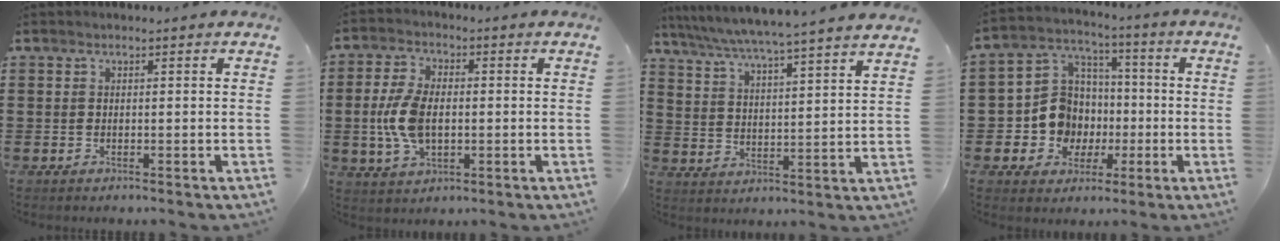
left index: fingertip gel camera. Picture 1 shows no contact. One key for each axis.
{"total": 8.0, "fx": -0.4, "fy": 4.5, "fz": 6.6, "tx": -0.161, "ty": 0.000, "tz": -0.015}
{"total": 5.5, "fx": 5.1, "fy": -1.1, "fz": 1.7, "tx": -0.056, "ty": -0.039, "tz": 0.082}
{"total": 10.2, "fx": -1.1, "fy": 9.6, "fz": 3.5, "tx": -0.112, "ty": 0.004, "tz": -0.016}